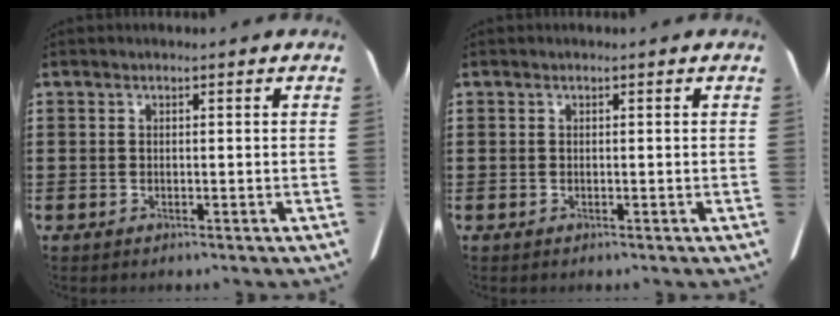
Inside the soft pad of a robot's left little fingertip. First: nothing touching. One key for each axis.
{"total": 0.0}